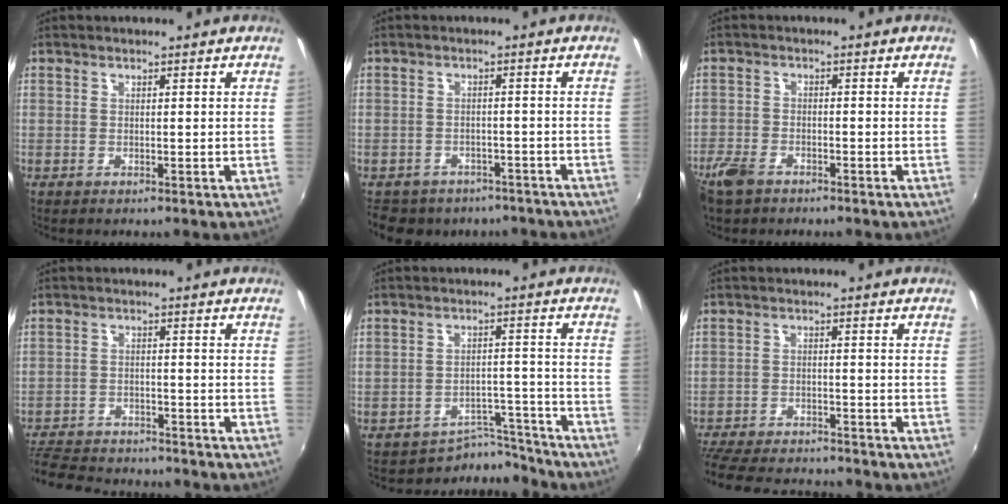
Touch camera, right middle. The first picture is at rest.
{"total": 11.8, "force": [-9.2, 6.2, 4.1], "torque": [-0.096, -0.002, -0.120]}
{"total": 6.1, "force": [-4.4, 3.2, 2.8], "torque": [-0.080, -0.010, -0.089]}
{"total": 13.1, "force": [-11.7, 3.9, 4.5], "torque": [-0.119, -0.007, -0.185]}
{"total": 7.1, "force": [-6.9, 1.7, -1.1], "torque": [0.019, 0.032, -0.103]}
{"total": 15.6, "force": [-13.9, 3.9, 5.9], "torque": [-0.144, -0.013, -0.217]}